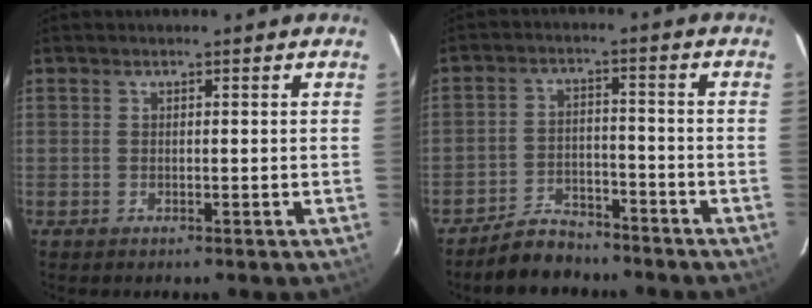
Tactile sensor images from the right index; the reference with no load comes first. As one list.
[{"total": 7.3, "force": [-6.3, 3.3, 1.6], "torque": [-0.058, 0.013, -0.097]}]